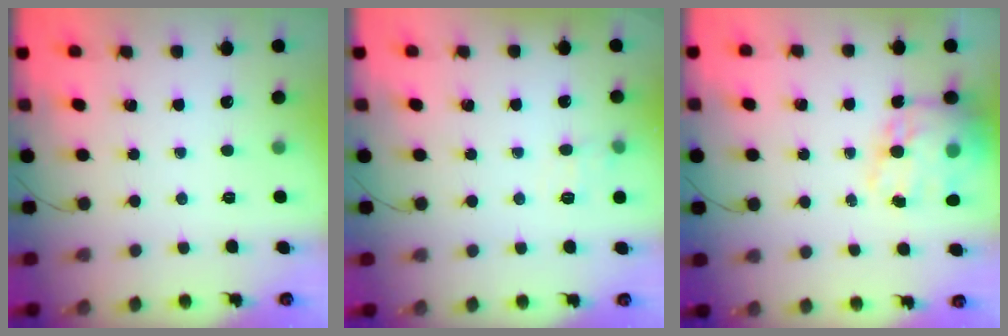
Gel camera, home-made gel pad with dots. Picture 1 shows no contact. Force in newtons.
{"total": 6.3, "press": 6.1, "slide": 1.7}
{"total": 18.4, "press": 17.8, "slide": 4.7}